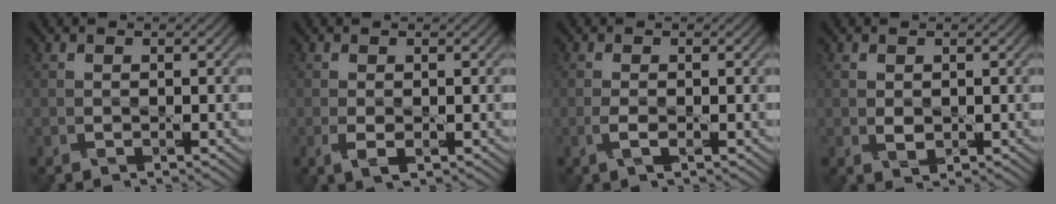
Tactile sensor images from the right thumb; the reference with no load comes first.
{"total": 2.3, "force": [-0.7, 1.1, 2.0], "torque": [-0.047, -0.006, -0.011]}
{"total": 1.6, "force": [-0.6, 0.4, 1.5], "torque": [-0.039, 0.000, -0.015]}
{"total": 1.4, "force": [0.2, 0.9, 1.0], "torque": [-0.022, -0.001, 0.007]}